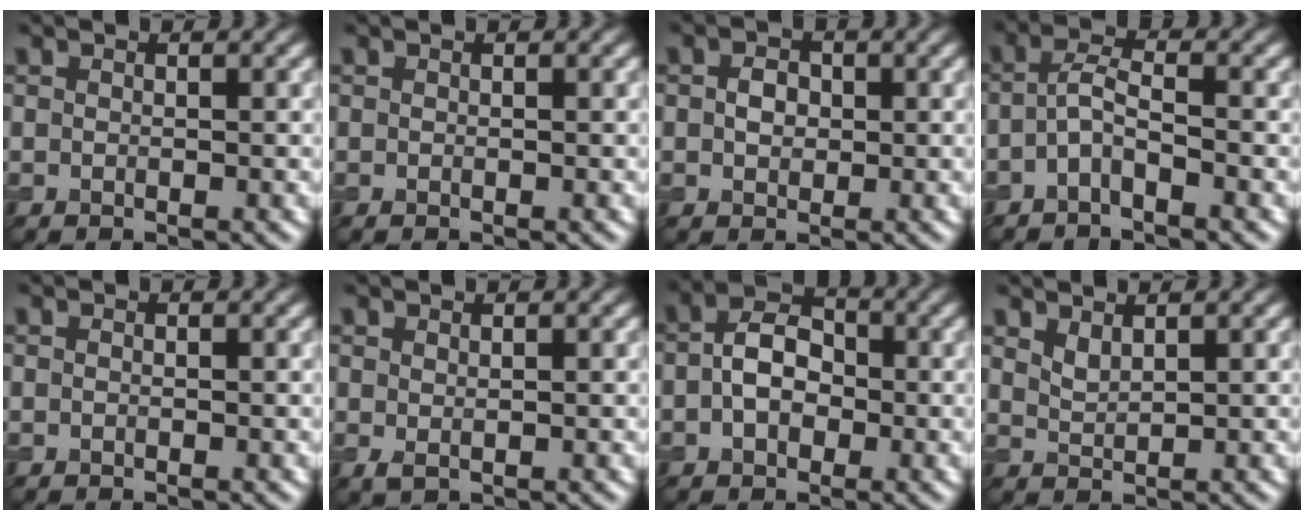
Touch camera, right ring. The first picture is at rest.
{"total": 0.0}
{"total": 2.0, "force": [0.2, 1.6, 1.2], "torque": [-0.024, 0.002, 0.000]}
{"total": 2.2, "force": [-1.0, 0.6, 1.9], "torque": [-0.039, 0.007, -0.026]}
{"total": 0.0}
{"total": 0.7, "force": [0.4, 0.3, 0.5], "torque": [-0.013, -0.001, 0.011]}
{"total": 4.1, "force": [-0.3, 3.0, 2.9], "torque": [-0.051, 0.004, -0.012]}
{"total": 1.4, "force": [1.2, 0.4, 0.7], "torque": [-0.018, -0.002, 0.027]}